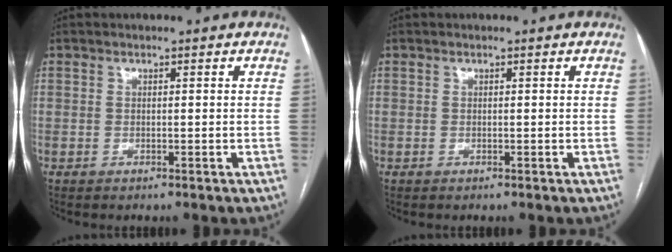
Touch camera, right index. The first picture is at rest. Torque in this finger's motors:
{"motor_torque": [0.04, 0.02, -0.02, 0.00]}